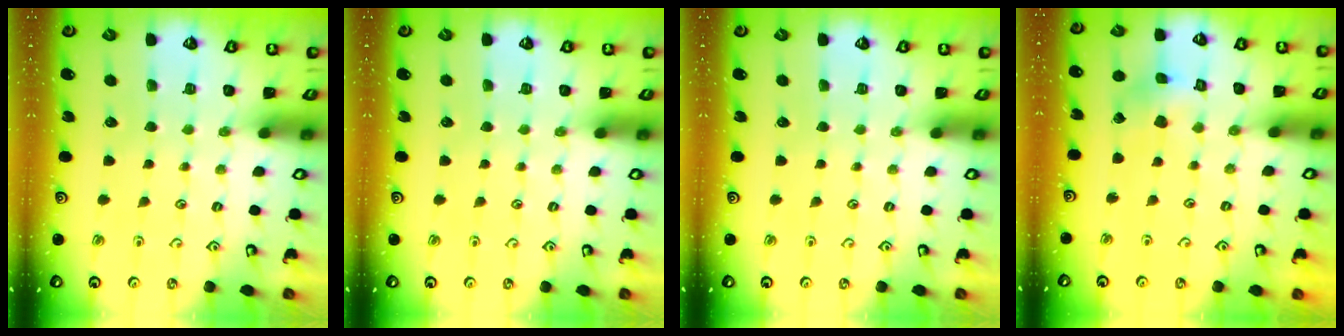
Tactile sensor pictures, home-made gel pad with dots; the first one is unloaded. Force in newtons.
{"total": 0.0}
{"total": 0.0}
{"total": 4.6, "press": 4.6, "slide": 0.5}